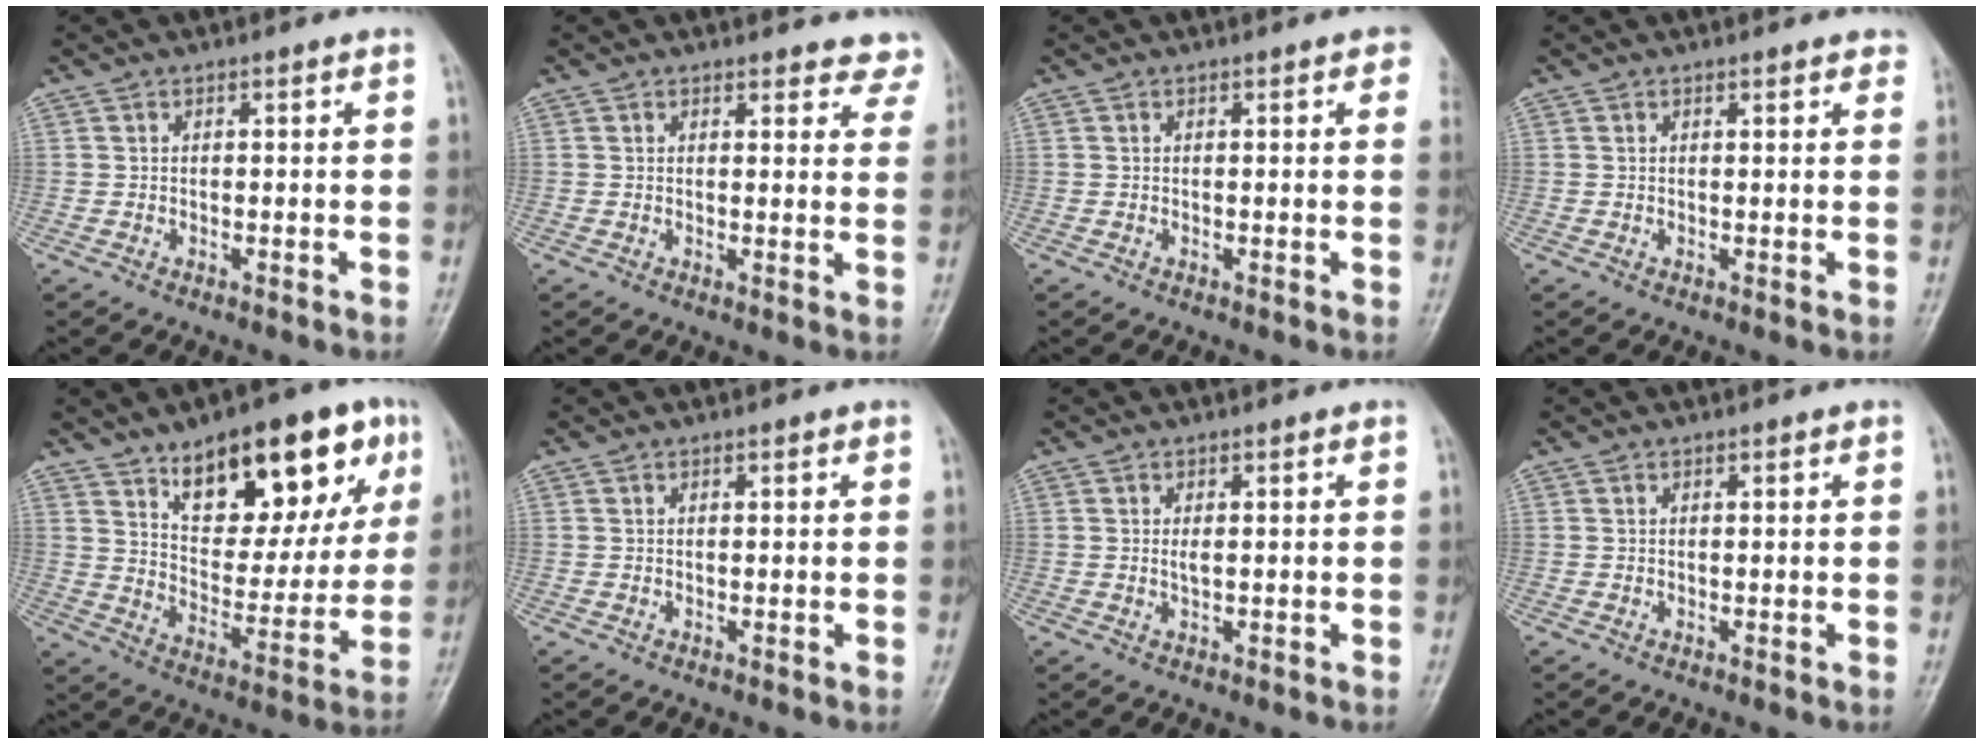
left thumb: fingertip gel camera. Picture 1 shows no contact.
{"total": 7.4, "force": [6.8, 2.6, 1.2], "torque": [0.038, -0.027, 0.051]}
{"total": 3.4, "force": [1.7, 1.0, 2.8], "torque": [-0.021, 0.003, 0.013]}
{"total": 2.3, "force": [1.8, 0.8, 1.1], "torque": [0.003, 0.000, 0.016]}
{"total": 22.9, "force": [12.0, 10.0, 16.7], "torque": [-0.188, -0.038, 0.186]}
{"total": 0.8, "force": [0.5, 0.3, 0.5], "torque": [-0.007, -0.001, 0.007]}
{"total": 1.3, "force": [0.4, 0.3, 1.2], "torque": [-0.022, -0.001, 0.008]}
{"total": 0.7, "force": [0.5, 0.2, 0.4], "torque": [-0.006, -0.001, 0.006]}